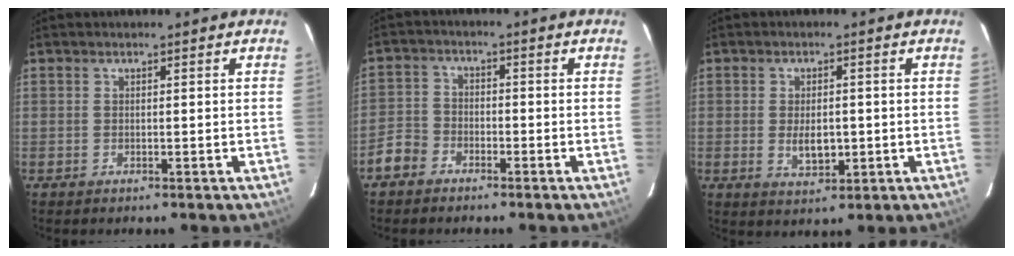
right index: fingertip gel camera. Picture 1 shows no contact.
{"total": 4.5, "force": [-3.2, 3.1, 0.7], "torque": [-0.020, 0.013, -0.068]}
{"total": 5.0, "force": [-0.6, 2.8, 4.1], "torque": [-0.075, -0.005, -0.004]}